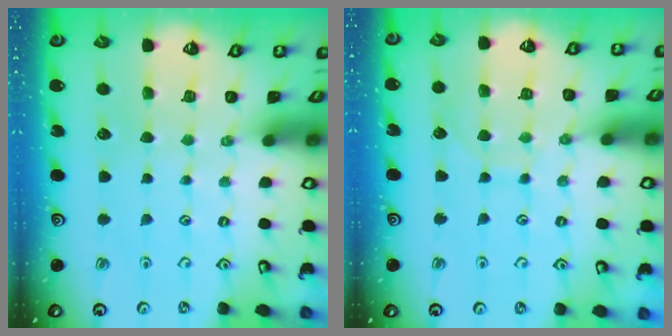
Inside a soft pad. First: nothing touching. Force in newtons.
{"total": 7.1, "press": 7.1, "slide": 0.5}